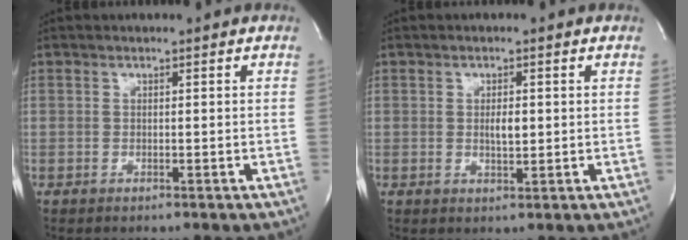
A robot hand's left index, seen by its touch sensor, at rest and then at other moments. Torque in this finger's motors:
{"motor_torque": [0.08, 0.02, 0.04, 0.01]}